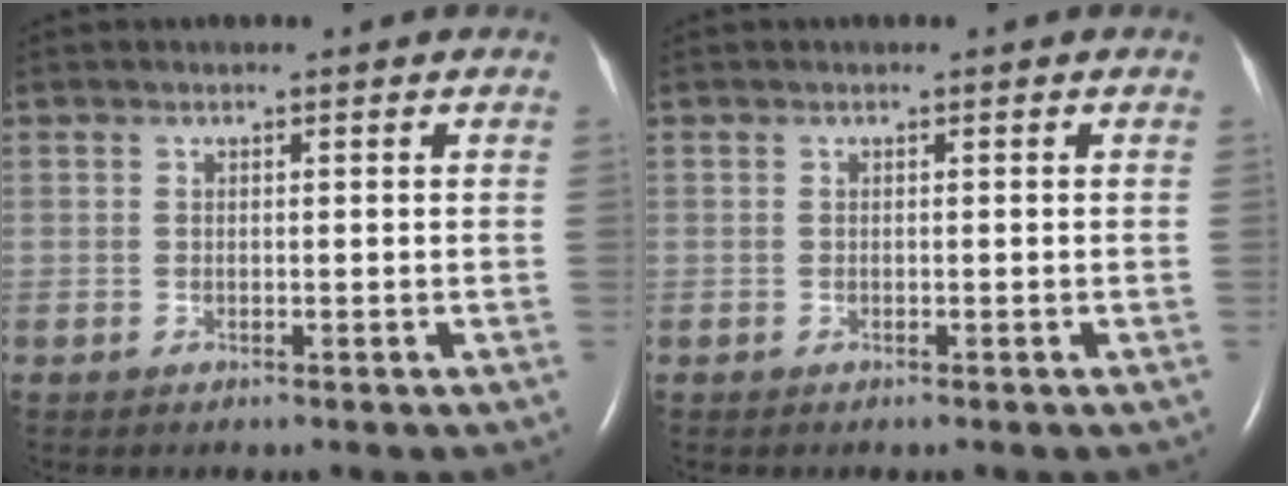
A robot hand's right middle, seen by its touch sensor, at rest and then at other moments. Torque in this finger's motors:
{"motor_torque": [-0.16, -0.03, -0.07, 0.00]}